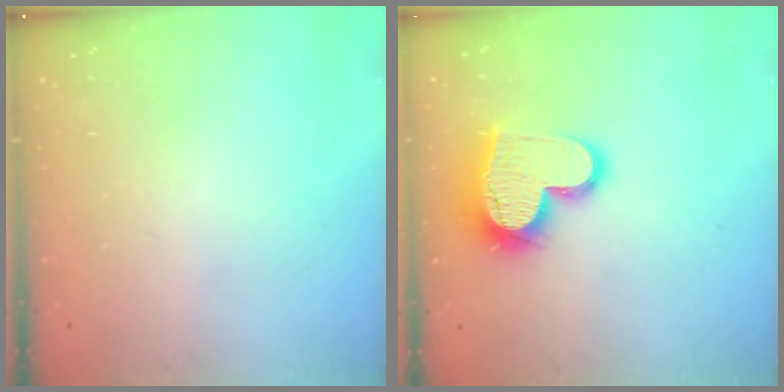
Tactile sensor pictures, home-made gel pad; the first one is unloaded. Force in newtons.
{"total": 16.6, "press": 16.6, "slide": 1.1}